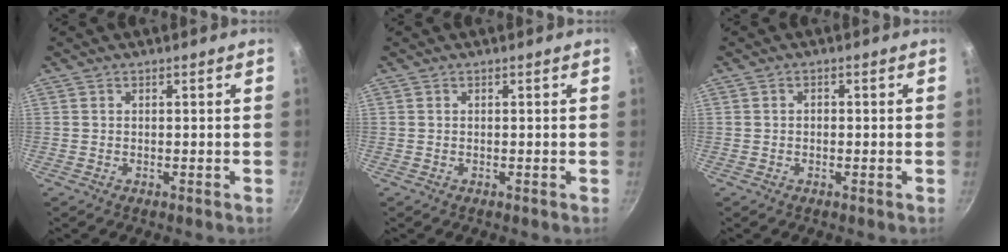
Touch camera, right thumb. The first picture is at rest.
{"total": 0.0}
{"total": 1.0, "force": [-0.1, 0.8, 0.6], "torque": [-0.009, 0.005, -0.002]}